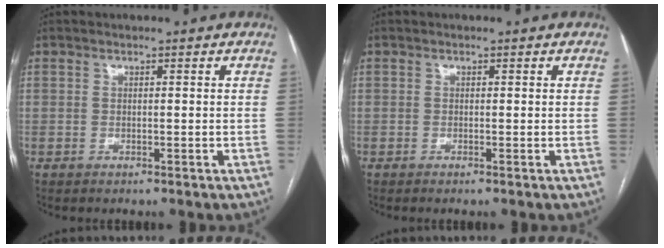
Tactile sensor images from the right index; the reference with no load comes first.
{"total": 0.0}